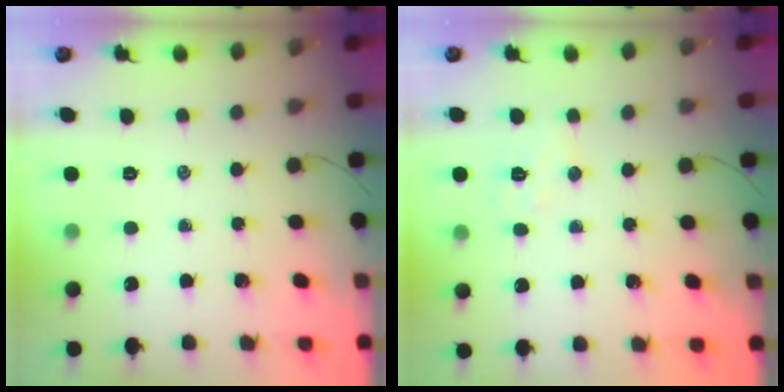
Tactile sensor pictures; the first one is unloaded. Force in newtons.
{"total": 5.4, "press": 5.4, "slide": 0.9}